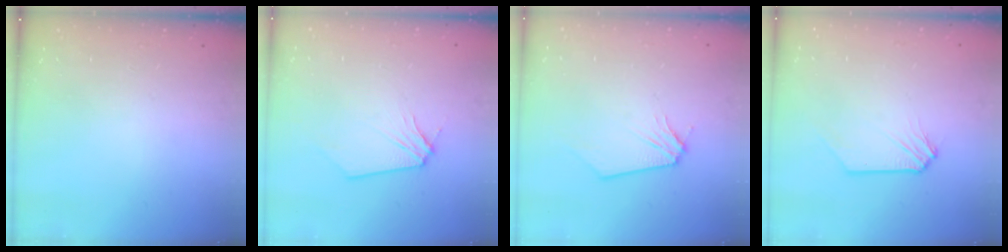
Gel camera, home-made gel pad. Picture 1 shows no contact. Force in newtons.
{"total": 0.0}
{"total": 0.0}
{"total": 0.0}